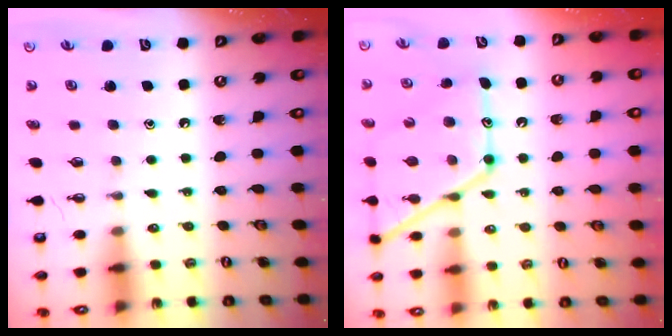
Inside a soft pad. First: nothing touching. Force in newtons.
{"total": 17.4, "press": 17.4, "slide": 1.6}